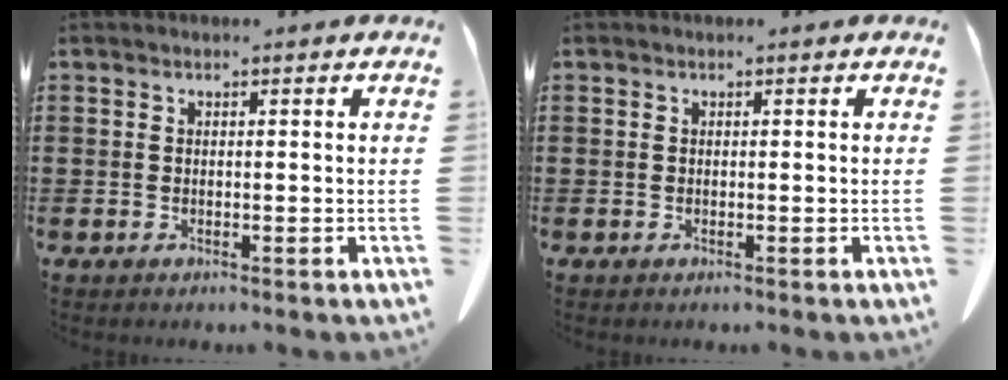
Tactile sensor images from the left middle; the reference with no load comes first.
{"total": 0.0}